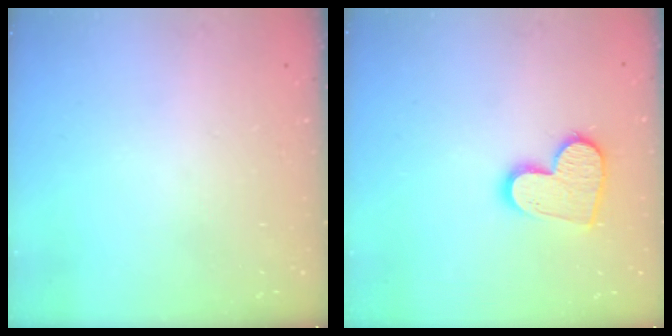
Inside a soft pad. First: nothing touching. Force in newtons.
{"total": 13.0, "press": 13.0, "slide": 1.1}